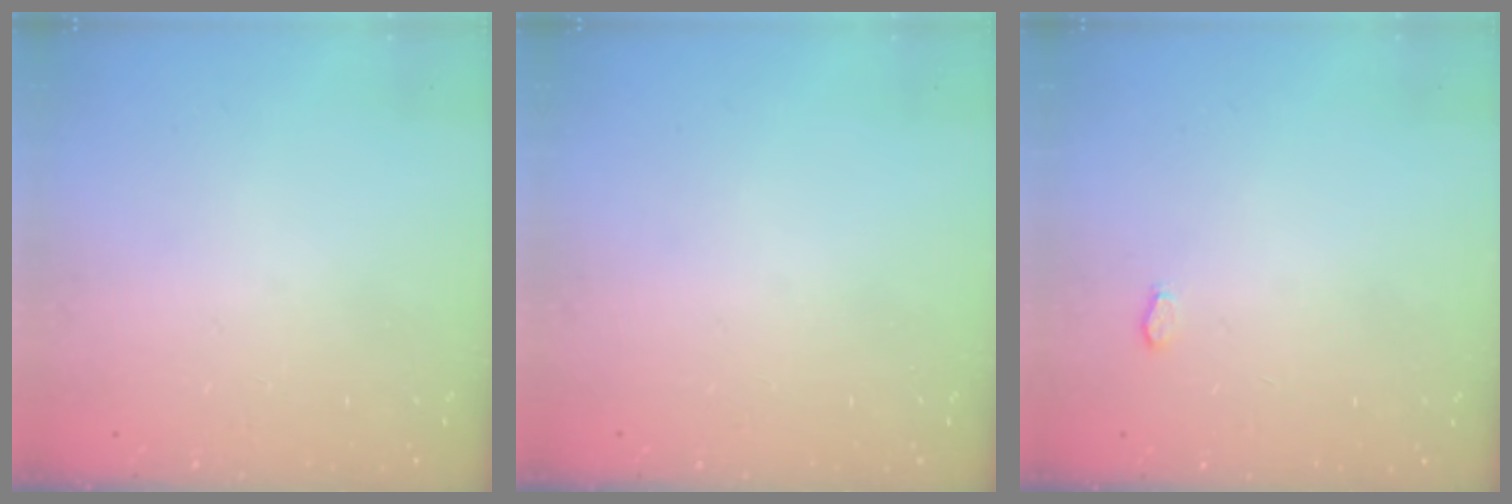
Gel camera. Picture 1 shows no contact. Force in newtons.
{"total": 0.0}
{"total": 2.6, "press": 2.5, "slide": 0.4}